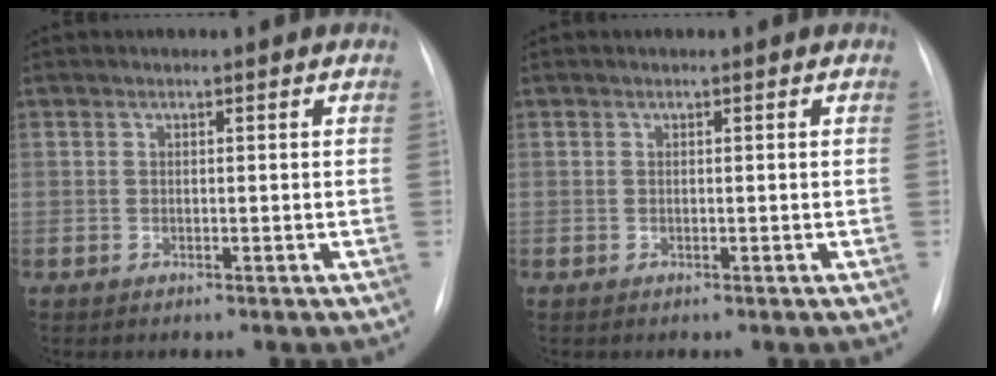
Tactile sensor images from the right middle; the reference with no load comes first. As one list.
[{"total": 0.0}]